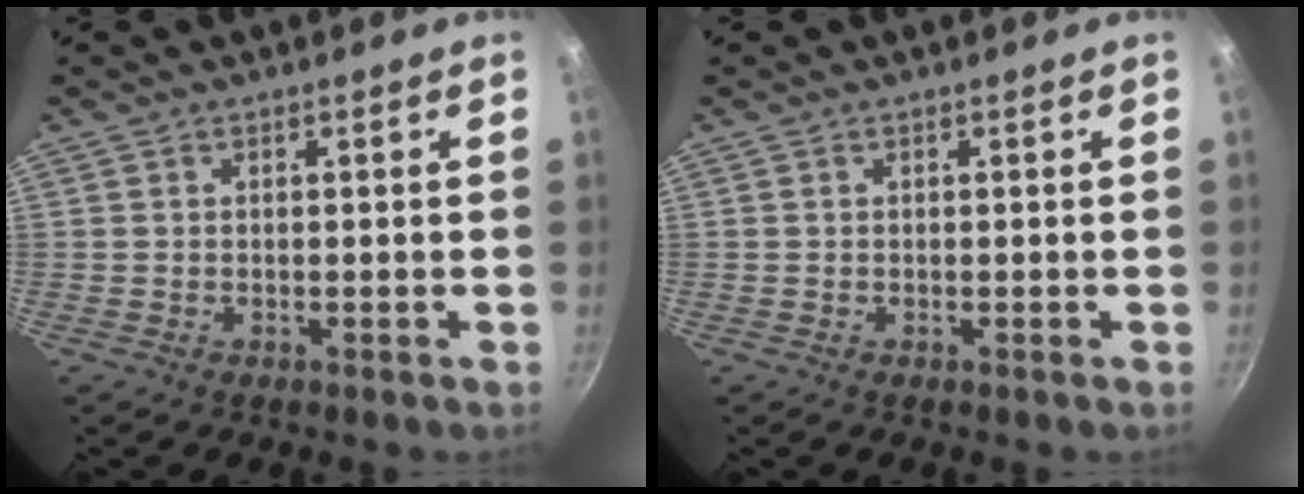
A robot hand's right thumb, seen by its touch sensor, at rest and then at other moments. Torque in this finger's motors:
{"motor_torque": [-0.51, 0.35, -0.03, -0.19, 0.00]}